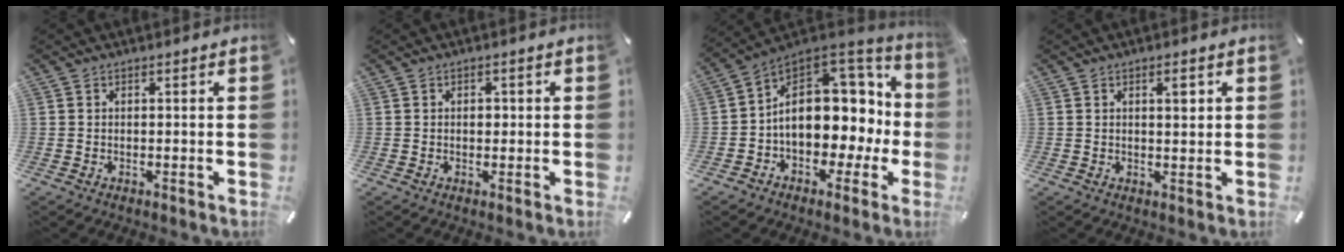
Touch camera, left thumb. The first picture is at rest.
{"total": 1.6, "force": [0.1, 1.2, 1.0], "torque": [-0.005, -0.001, -0.005]}
{"total": 15.2, "force": [1.2, 11.3, 10.1], "torque": [-0.165, -0.024, 0.026]}
{"total": 2.9, "force": [1.1, 1.1, 2.5], "torque": [-0.036, -0.003, 0.014]}